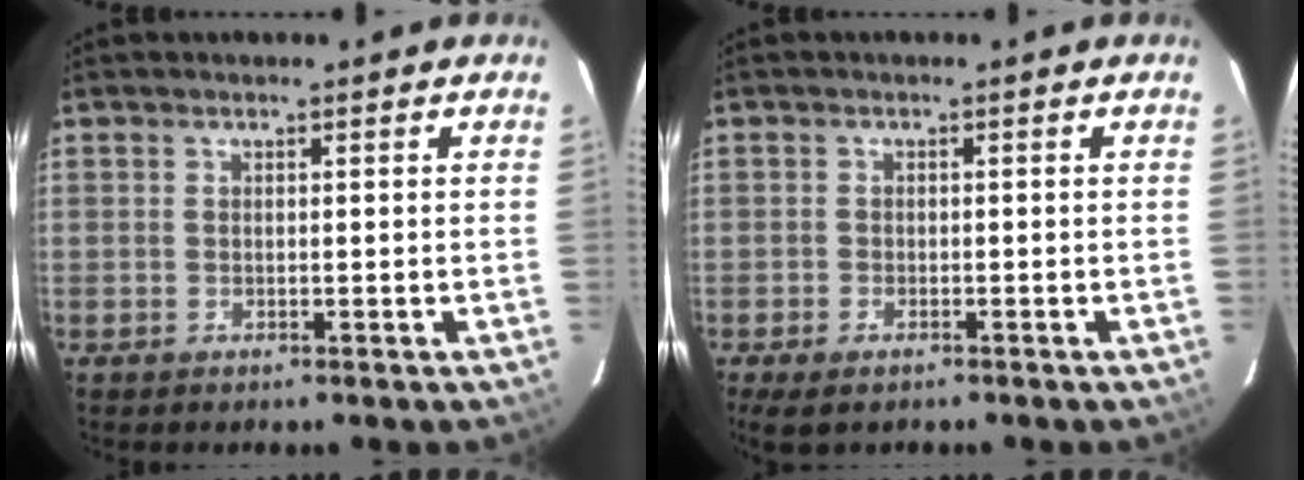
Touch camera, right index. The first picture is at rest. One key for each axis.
{"total": 4.0, "fx": -2.8, "fy": 1.7, "fz": 2.2, "tx": -0.056, "ty": -0.015, "tz": -0.050}